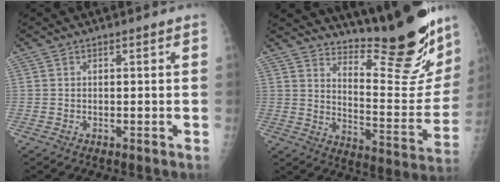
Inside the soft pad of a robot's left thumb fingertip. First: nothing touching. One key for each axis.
{"total": 21.4, "fx": 18.0, "fy": 4.2, "fz": 10.9, "tx": -0.120, "ty": -0.156, "tz": 0.254}